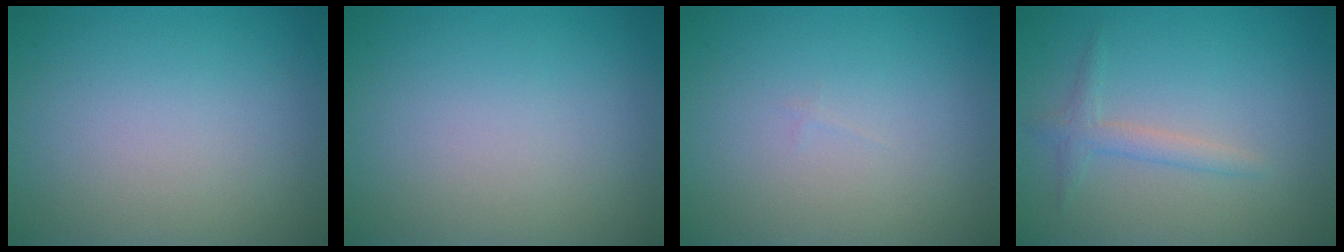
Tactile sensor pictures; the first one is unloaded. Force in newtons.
{"total": 0.0}
{"total": 0.0}
{"total": 1.7, "press": 1.7, "slide": 0.1}